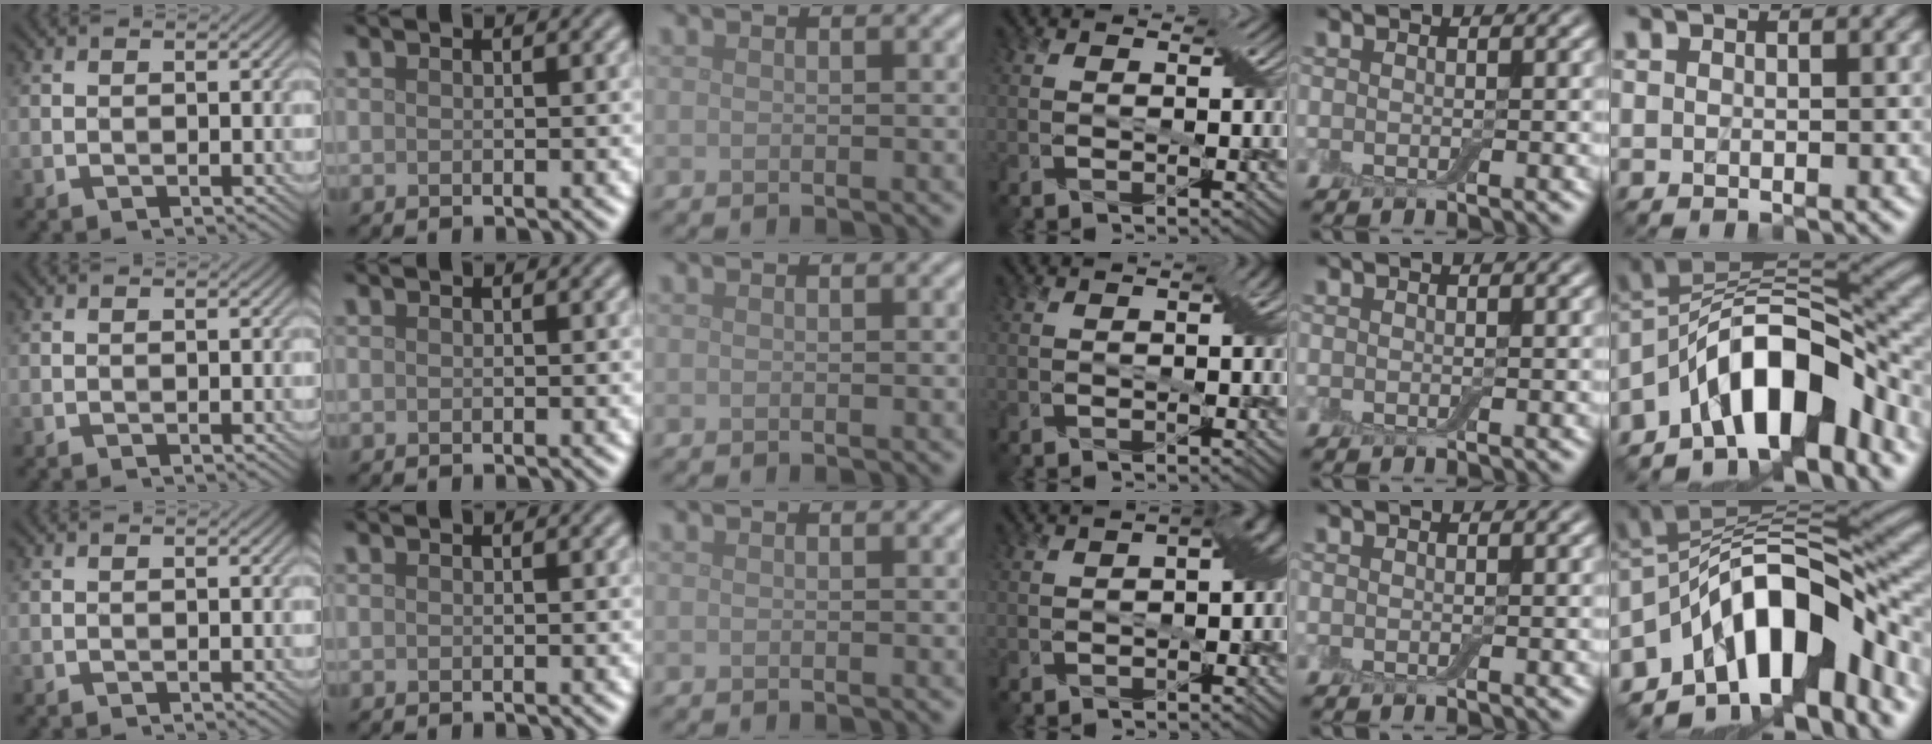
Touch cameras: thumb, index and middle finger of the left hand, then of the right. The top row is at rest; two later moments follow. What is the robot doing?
{"motion": "pour", "object": "bottle"}